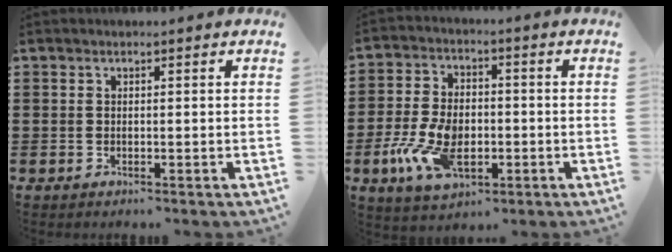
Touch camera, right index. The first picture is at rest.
{"total": 9.3, "force": [-2.8, 5.3, 7.1], "torque": [-0.175, -0.007, -0.054]}